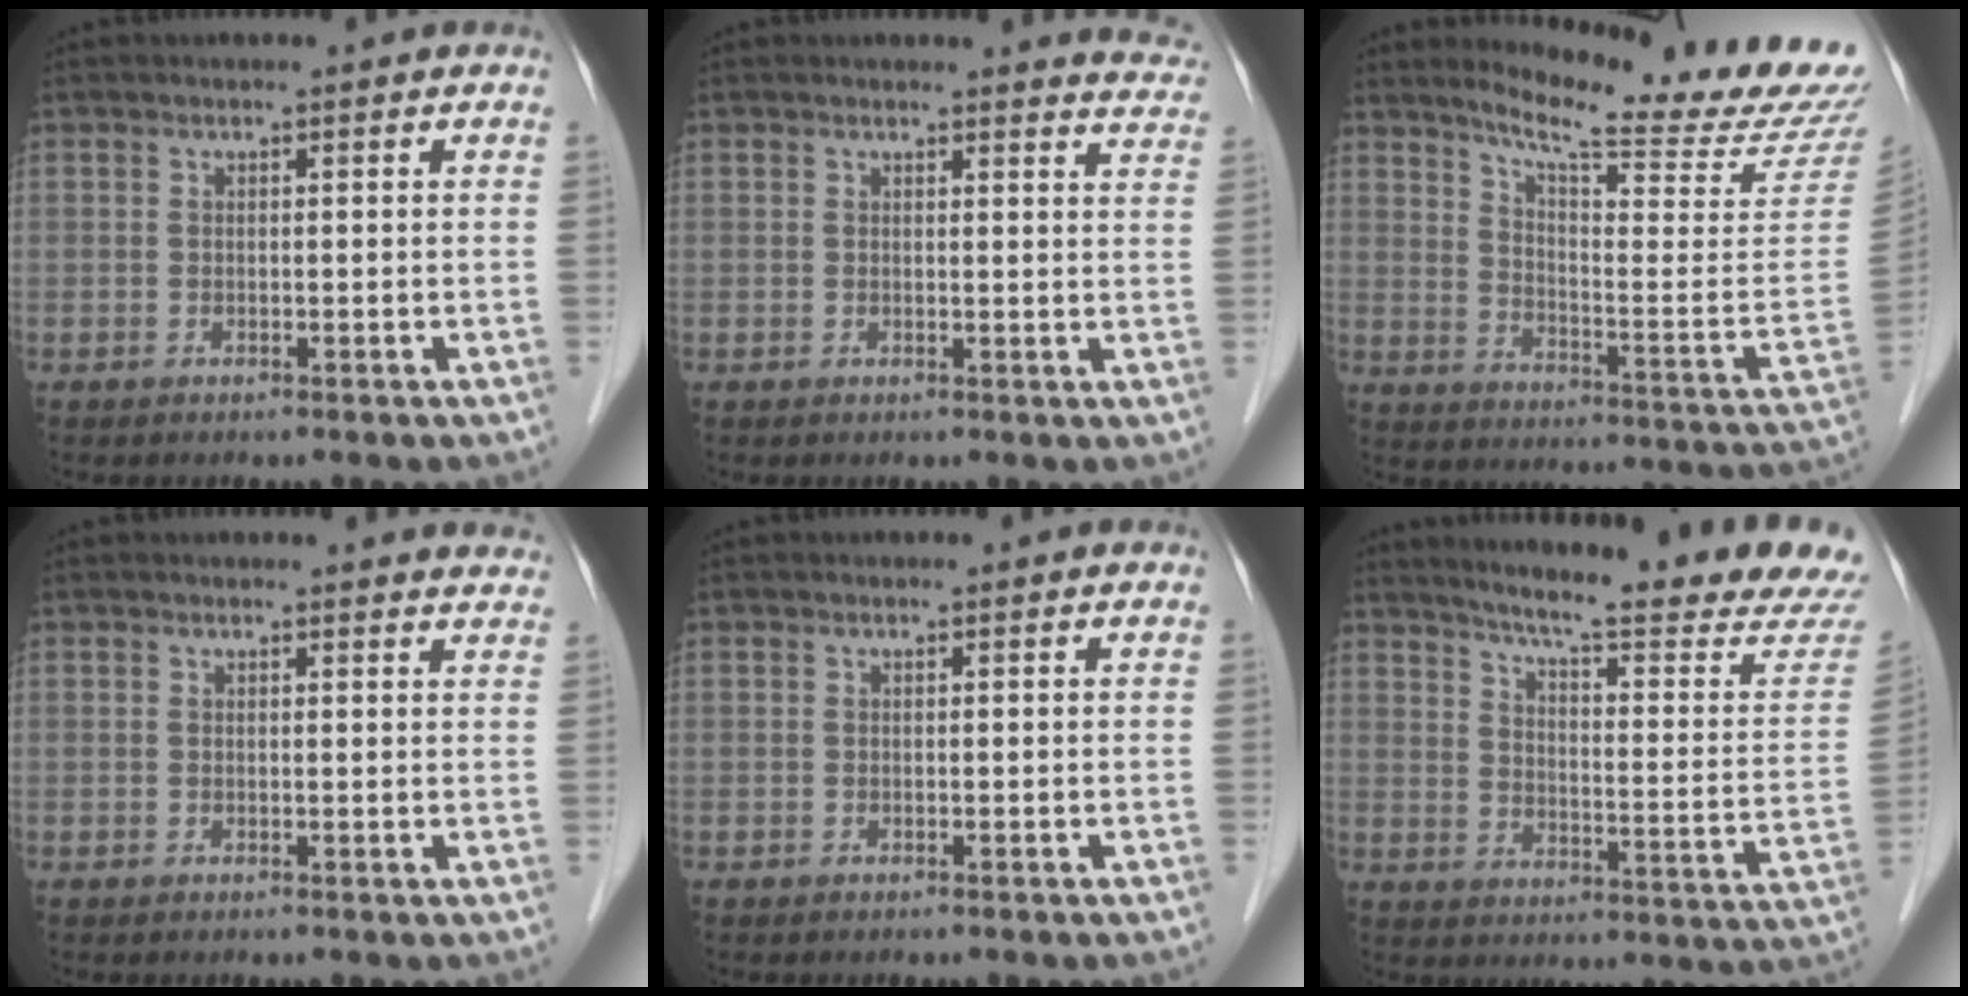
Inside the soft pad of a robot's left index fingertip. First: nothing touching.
{"total": 5.6, "force": [5.5, 0.9, 0.1], "torque": [0.016, -0.032, 0.028]}
{"total": 21.7, "force": [19.5, 0.1, 9.5], "torque": [-0.149, -0.102, 0.250]}
{"total": 4.0, "force": [3.9, 0.8, 0.2], "torque": [0.002, -0.008, 0.022]}
{"total": 0.0}
{"total": 22.4, "force": [20.3, -0.2, 9.5], "torque": [-0.140, -0.086, 0.256]}